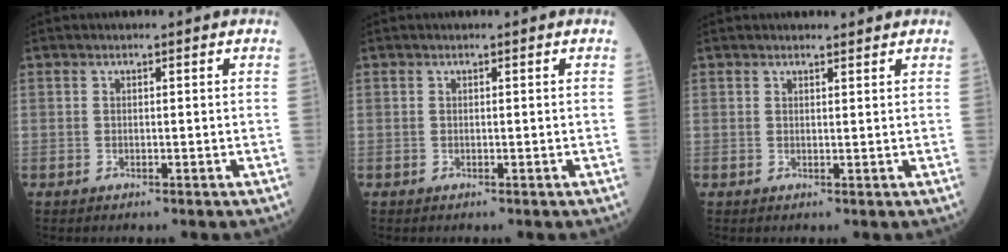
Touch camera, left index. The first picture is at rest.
{"total": 0.0}
{"total": 1.3, "force": [1.3, 0.2, 0.0], "torque": [-0.010, 0.001, 0.019]}